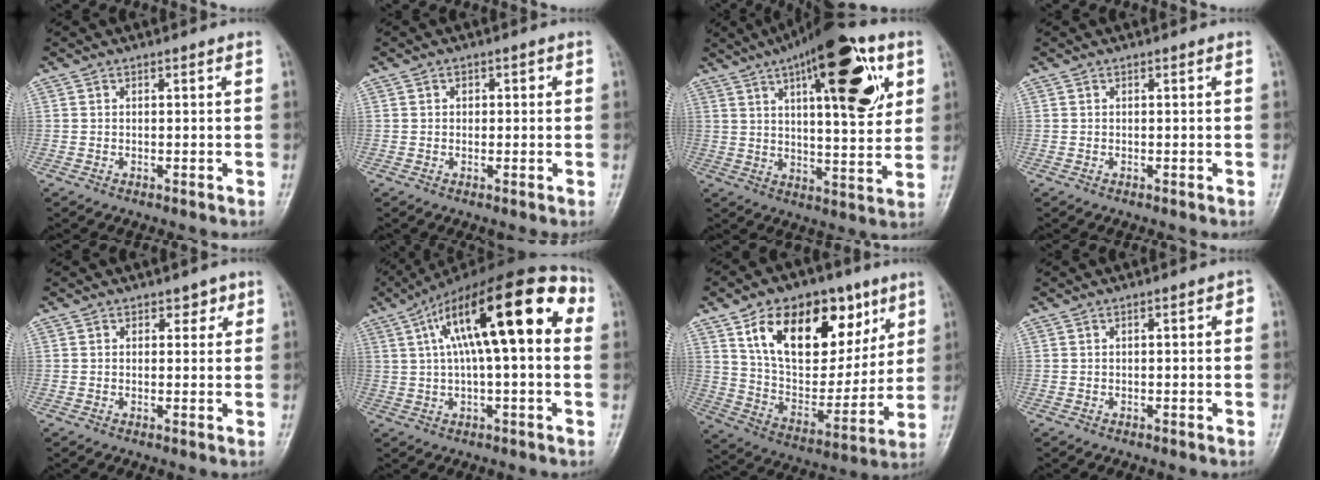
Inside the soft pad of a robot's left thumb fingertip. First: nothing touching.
{"total": 1.6, "force": [0.2, 1.4, 0.7], "torque": [0.003, 0.004, 0.000]}
{"total": 22.1, "force": [9.4, 7.6, 18.6], "torque": [-0.246, -0.015, 0.136]}
{"total": 0.0}
{"total": 2.2, "force": [1.1, 1.6, 1.1], "torque": [0.011, -0.001, 0.008]}
{"total": 22.1, "force": [5.1, 7.4, 20.2], "torque": [-0.315, 0.046, 0.070]}
{"total": 23.9, "force": [11.0, 14.0, 16.0], "torque": [-0.206, -0.028, 0.189]}
{"total": 1.7, "force": [0.1, 0.7, 1.5], "torque": [-0.014, 0.008, -0.003]}